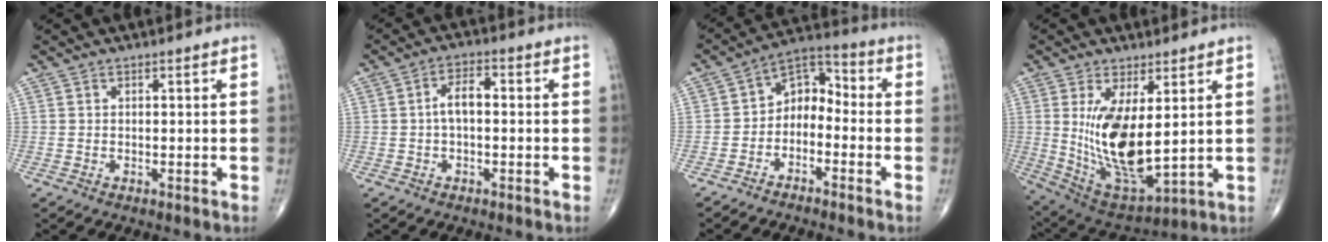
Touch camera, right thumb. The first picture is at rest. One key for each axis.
{"total": 4.4, "fx": -0.2, "fy": 2.2, "fz": 3.8, "tx": -0.066, "ty": 0.018, "tz": -0.009}
{"total": 7.9, "fx": -2.7, "fy": 5.5, "fz": 5.0, "tx": -0.055, "ty": 0.056, "tz": -0.064}
{"total": 15.7, "fx": 2.2, "fy": 6.6, "fz": 14.1, "tx": -0.253, "ty": -0.031, "tz": 0.066}